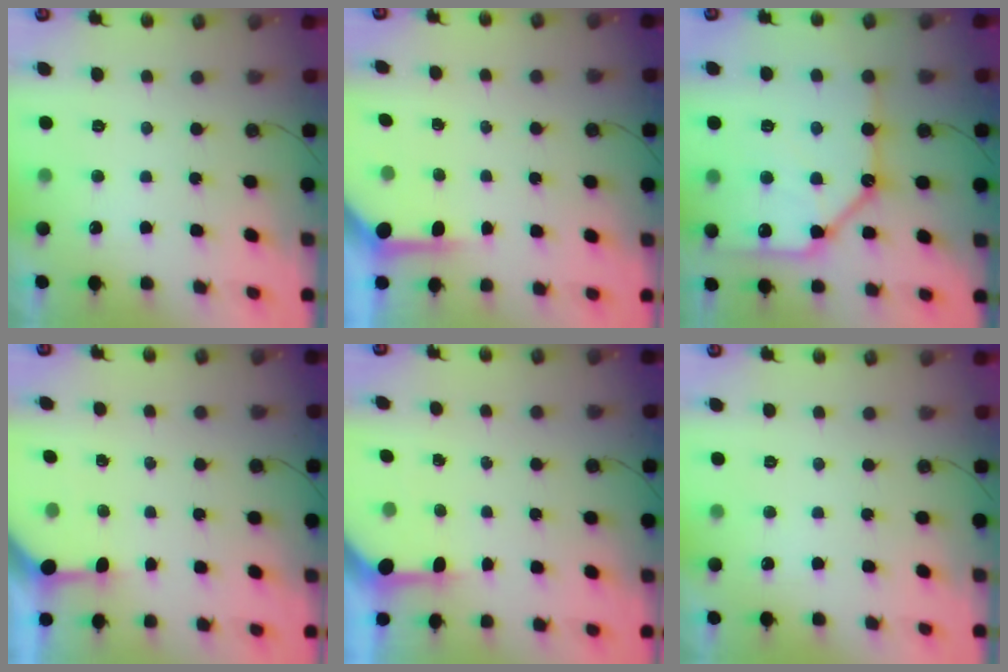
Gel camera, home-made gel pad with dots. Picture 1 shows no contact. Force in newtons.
{"total": 3.8, "press": 3.8, "slide": 0.3}
{"total": 19.4, "press": 19.3, "slide": 1.9}
{"total": 3.2, "press": 3.2, "slide": 0.4}
{"total": 3.2, "press": 3.2, "slide": 0.2}
{"total": 0.0}